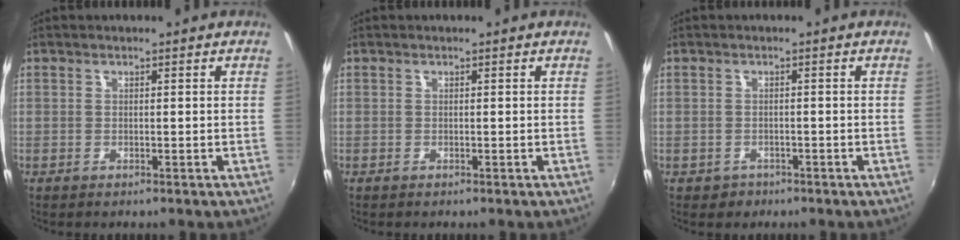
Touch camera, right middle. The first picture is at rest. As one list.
[{"total": 0.0}, {"total": 2.1, "force": [-1.1, 1.8, 0.4], "torque": [-0.011, -0.002, -0.015]}]